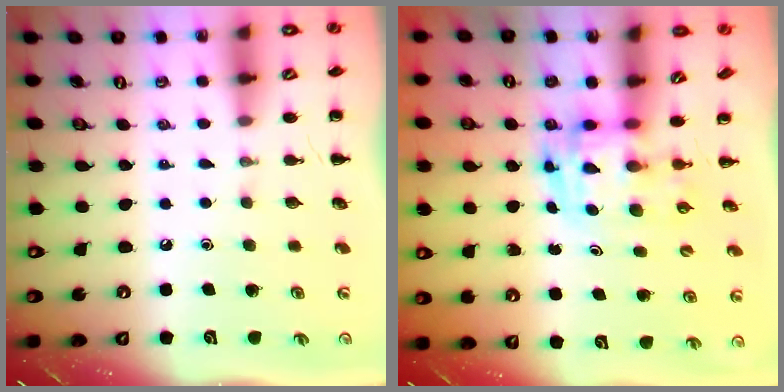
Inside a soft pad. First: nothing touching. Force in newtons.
{"total": 3.6, "press": 3.5, "slide": 0.6}